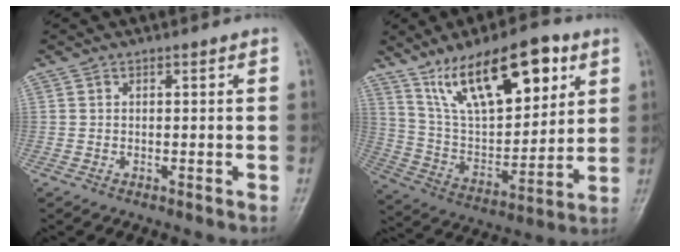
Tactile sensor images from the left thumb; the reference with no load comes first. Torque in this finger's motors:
{"motor_torque": [0.40, 0.62, 1.19, -1.58, 0.23]}